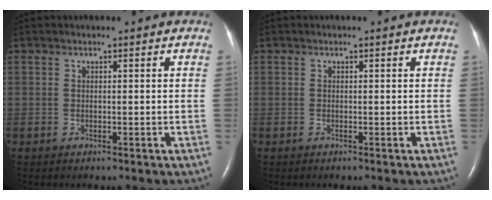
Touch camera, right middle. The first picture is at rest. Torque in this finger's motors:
{"motor_torque": [0.40, -0.40, -0.08, -0.12]}